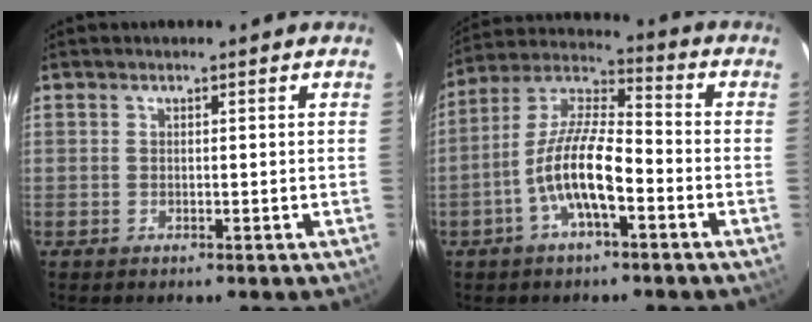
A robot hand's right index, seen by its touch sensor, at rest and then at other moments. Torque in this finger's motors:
{"motor_torque": [1.42, -0.71, 1.05, 0.21]}